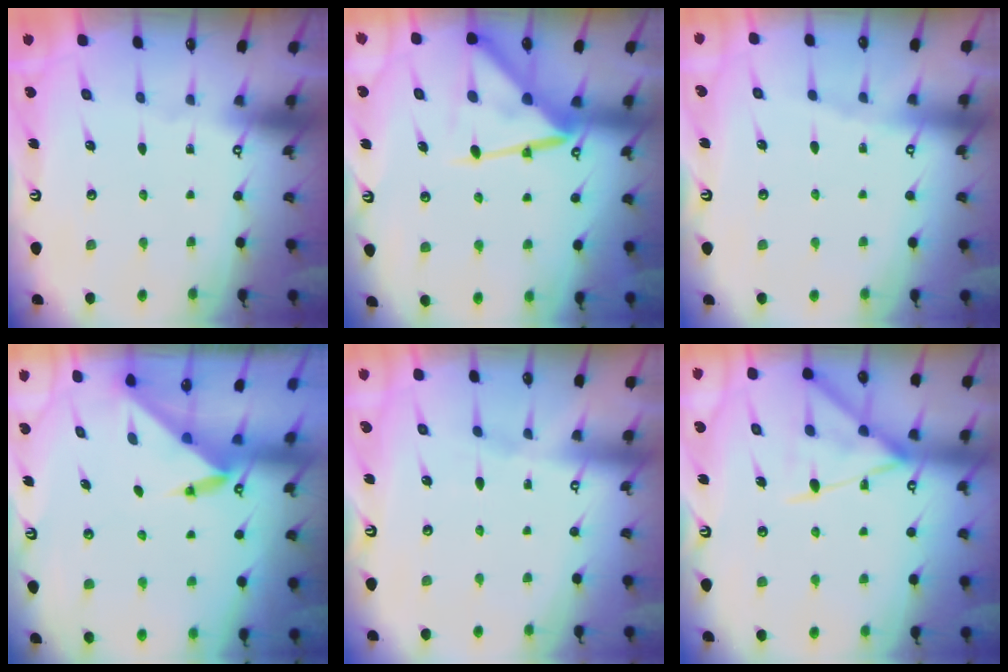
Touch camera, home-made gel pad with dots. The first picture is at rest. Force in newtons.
{"total": 12.3, "press": 12.2, "slide": 1.0}
{"total": 4.4, "press": 4.3, "slide": 0.8}
{"total": 3.5, "press": 3.5, "slide": 0.3}
{"total": 1.7, "press": 1.7, "slide": 0.4}
{"total": 15.2, "press": 15.2, "slide": 1.1}